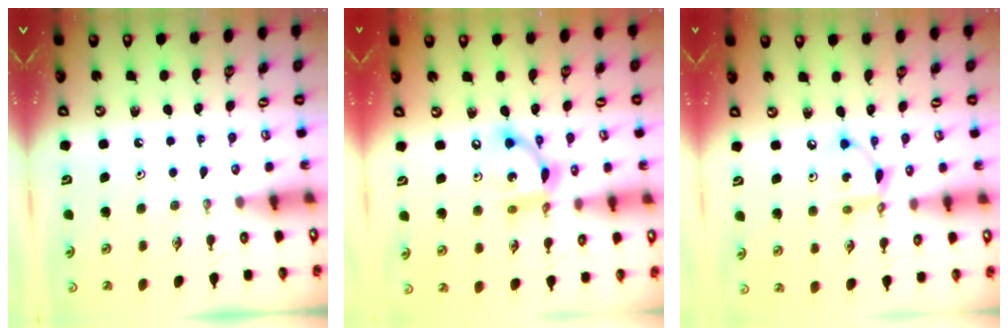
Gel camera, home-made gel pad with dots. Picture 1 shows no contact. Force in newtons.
{"total": 11.9, "press": 11.9, "slide": 0.8}
{"total": 7.0, "press": 7.0, "slide": 0.2}